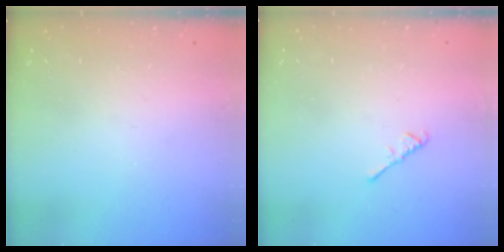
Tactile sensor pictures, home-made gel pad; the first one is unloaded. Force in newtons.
{"total": 2.6, "press": 2.6, "slide": 0.6}